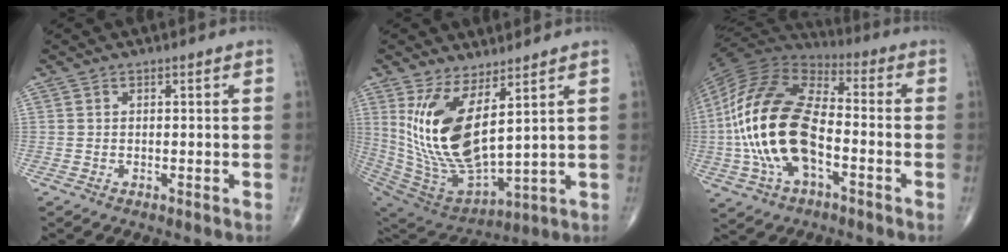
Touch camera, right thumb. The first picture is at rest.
{"total": 17.9, "force": [6.0, 7.4, 15.2], "torque": [-0.301, -0.053, 0.137]}
{"total": 22.1, "force": [-3.7, 11.7, 18.3], "torque": [-0.370, 0.024, -0.074]}